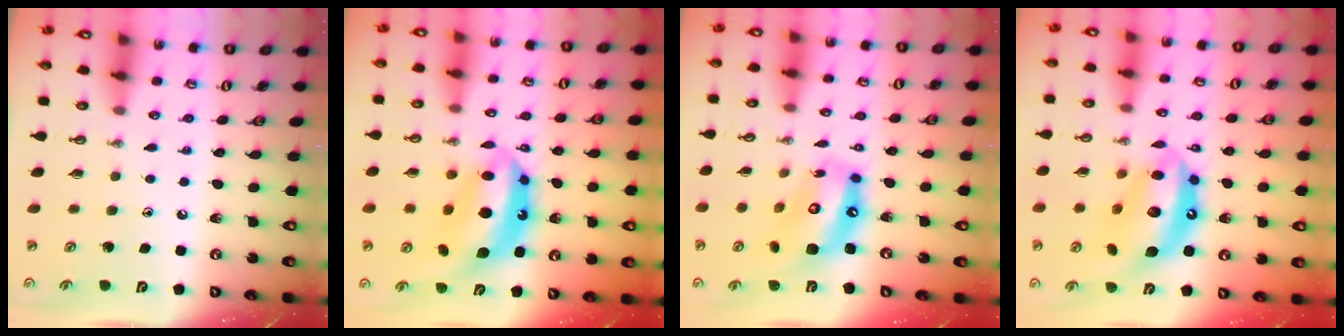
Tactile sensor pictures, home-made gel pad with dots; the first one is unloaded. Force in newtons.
{"total": 14.6, "press": 14.6, "slide": 1.1}
{"total": 15.2, "press": 15.1, "slide": 1.7}
{"total": 15.9, "press": 15.9, "slide": 1.2}